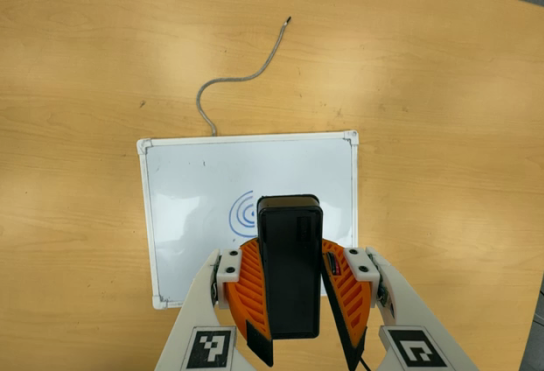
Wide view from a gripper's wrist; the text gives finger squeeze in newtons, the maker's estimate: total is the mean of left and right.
{"total": 8.6, "left": 8.9, "right": 8.4}